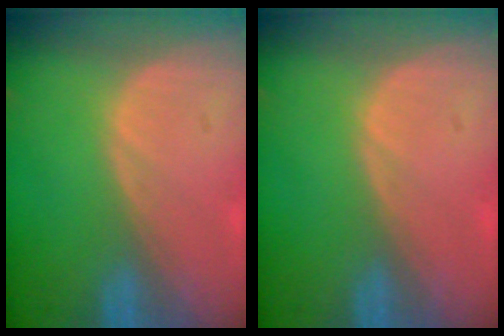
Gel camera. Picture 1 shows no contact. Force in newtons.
{"total": 0.0}